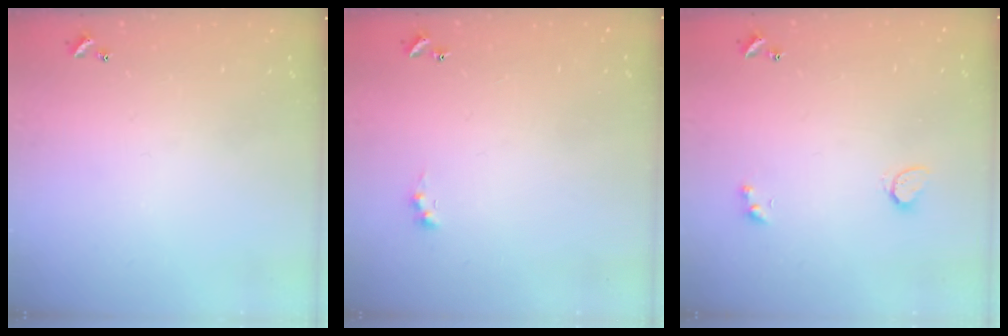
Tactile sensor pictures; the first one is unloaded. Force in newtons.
{"total": 0.8, "press": 0.7, "slide": 0.4}
{"total": 2.3, "press": 2.3, "slide": 0.5}